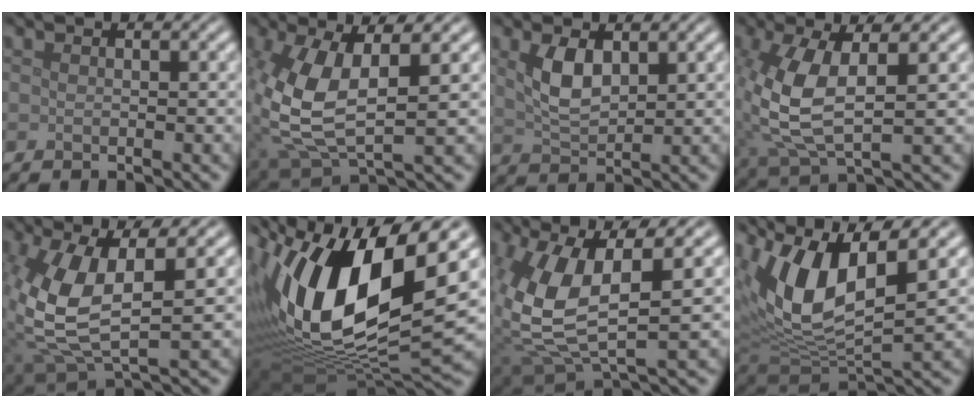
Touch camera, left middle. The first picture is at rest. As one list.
[{"total": 8.7, "force": [0.2, 4.0, 7.8], "torque": [-0.188, -0.004, 0.005]}, {"total": 3.5, "force": [1.4, 1.7, 2.8], "torque": [-0.063, 0.001, 0.033]}, {"total": 7.4, "force": [0.4, 3.1, 6.7], "torque": [-0.165, 0.001, 0.011]}, {"total": 9.8, "force": [0.3, 4.5, 8.7], "torque": [-0.215, -0.015, 0.010]}, {"total": 17.6, "force": [3.8, 8.6, 14.8], "torque": [-0.294, 0.004, 0.064]}, {"total": 10.5, "force": [1.0, 4.3, 9.5], "torque": [-0.219, -0.008, 0.018]}, {"total": 10.7, "force": [3.9, 4.5, 8.9], "torque": [-0.187, -0.005, 0.074]}]